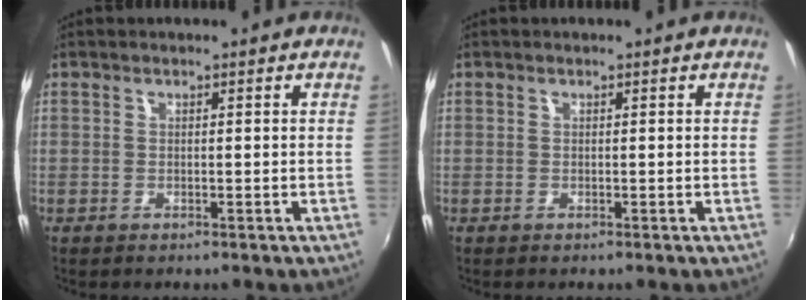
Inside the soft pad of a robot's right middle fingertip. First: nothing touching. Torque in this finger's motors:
{"motor_torque": [-0.22, -0.14, -0.01, -0.01]}